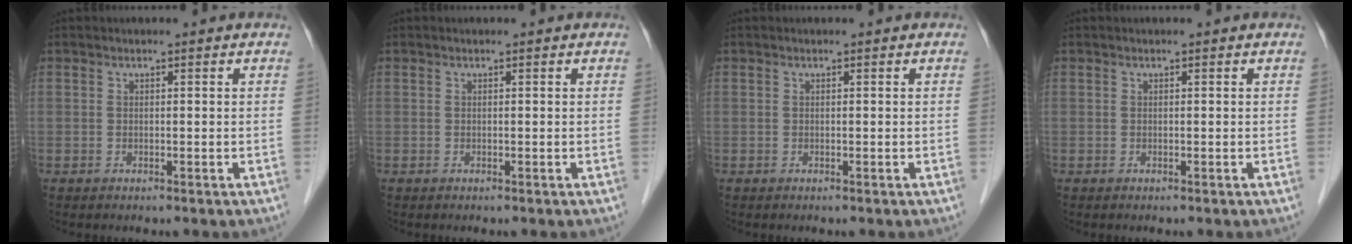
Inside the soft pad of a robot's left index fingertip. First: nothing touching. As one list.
[{"total": 0.0}, {"total": 0.0}, {"total": 0.0}]